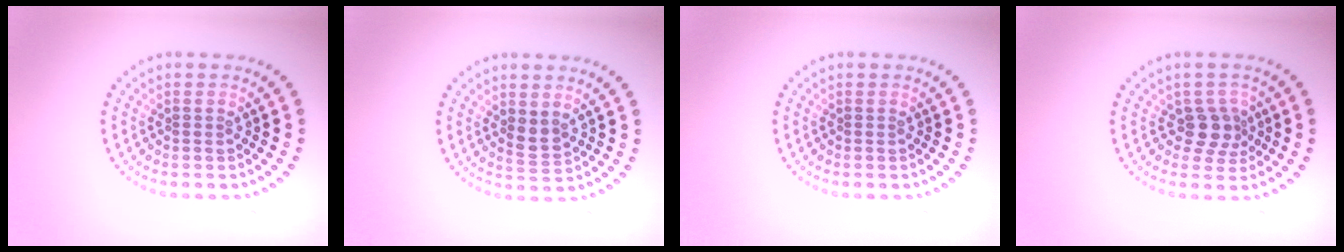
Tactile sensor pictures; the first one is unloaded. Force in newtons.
{"total": 1.7, "press": 1.6, "slide": 0.6}
{"total": 0.0}
{"total": 2.6, "press": 2.0, "slide": 1.7}